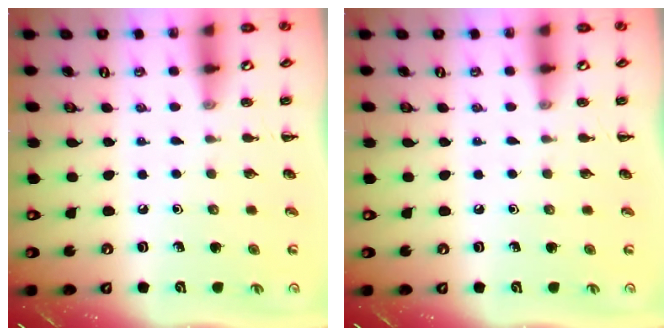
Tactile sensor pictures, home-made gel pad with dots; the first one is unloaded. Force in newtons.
{"total": 0.0}